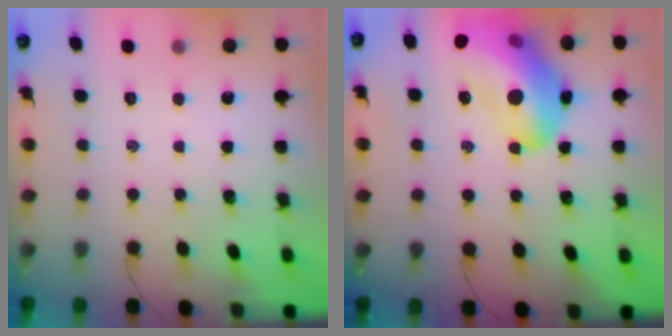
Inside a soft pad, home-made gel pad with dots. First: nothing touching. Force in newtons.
{"total": 22.2, "press": 21.9, "slide": 3.7}